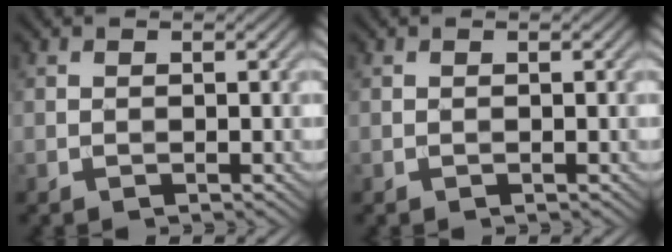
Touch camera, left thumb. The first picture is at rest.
{"total": 0.0}